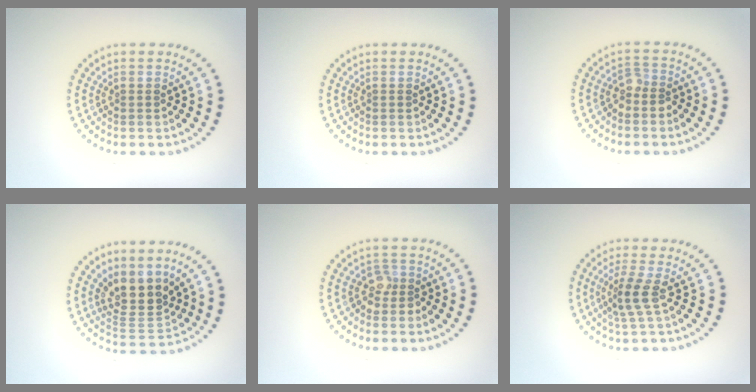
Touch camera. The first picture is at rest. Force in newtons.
{"total": 0.0}
{"total": 1.7, "press": 1.3, "slide": 1.1}
{"total": 3.9, "press": 3.3, "slide": 2.2}
{"total": 1.7, "press": 1.4, "slide": 1.0}
{"total": 2.2, "press": 1.7, "slide": 1.5}